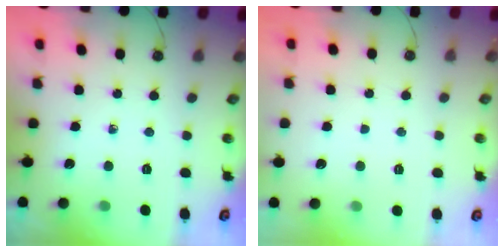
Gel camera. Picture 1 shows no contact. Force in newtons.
{"total": 0.9, "press": 0.9, "slide": 0.0}